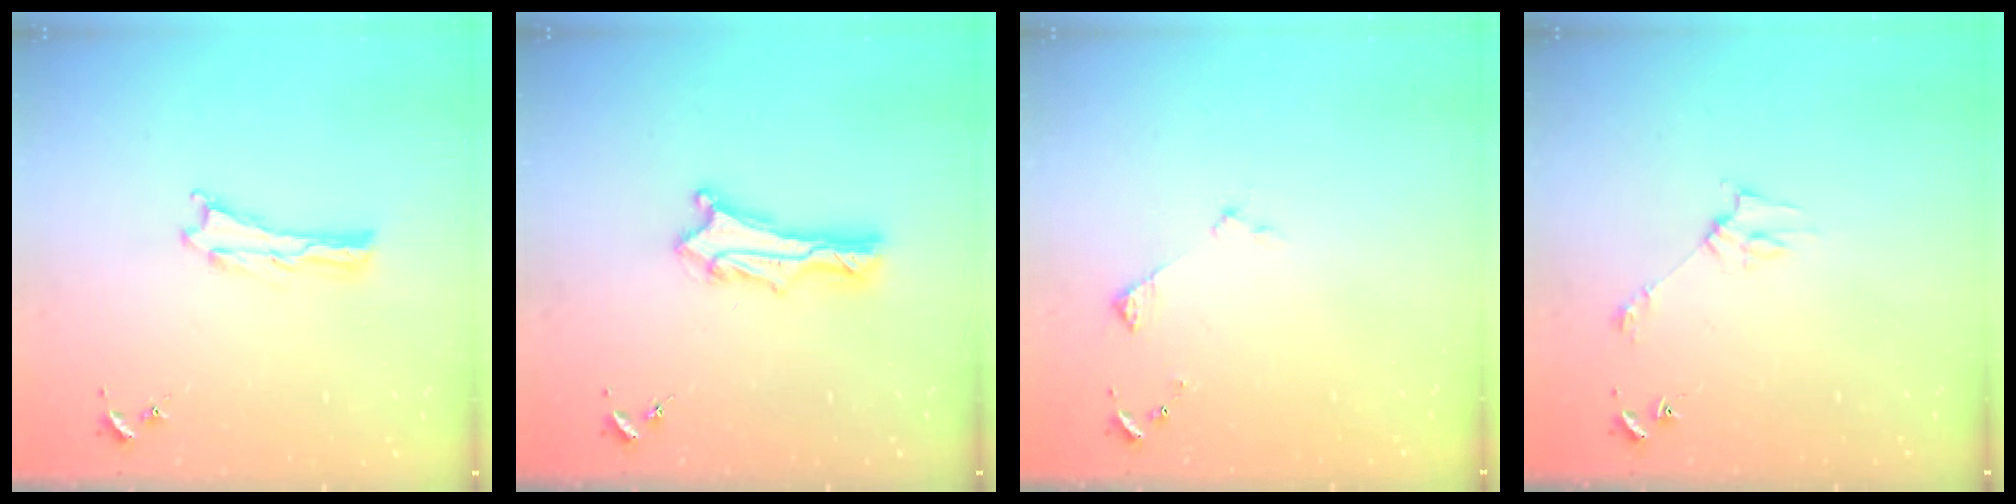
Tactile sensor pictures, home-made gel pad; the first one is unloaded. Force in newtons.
{"total": 3.0, "press": 3.0, "slide": 0.2}
{"total": 2.9, "press": 2.9, "slide": 0.3}
{"total": 2.8, "press": 2.8, "slide": 0.2}